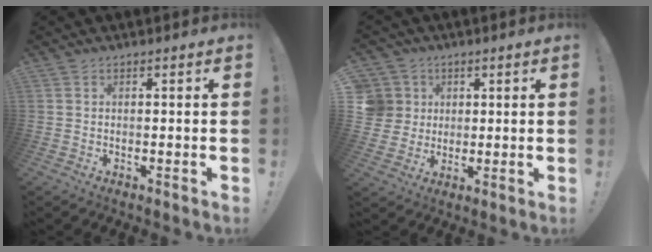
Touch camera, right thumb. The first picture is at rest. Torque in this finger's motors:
{"motor_torque": [0.17, 0.23, 0.61, 0.23, 0.07]}